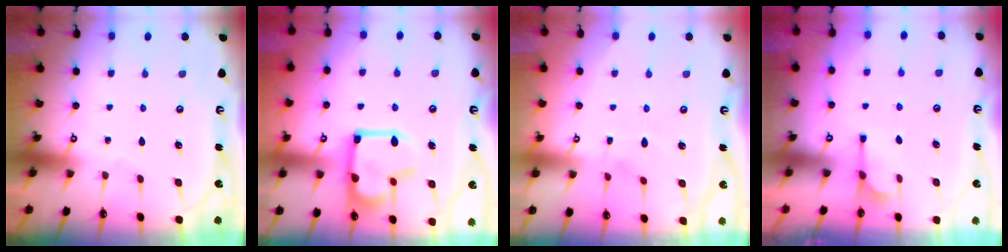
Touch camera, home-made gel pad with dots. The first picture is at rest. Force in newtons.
{"total": 12.6, "press": 12.5, "slide": 2.1}
{"total": 2.0, "press": 1.9, "slide": 0.8}
{"total": 4.3, "press": 4.1, "slide": 1.1}